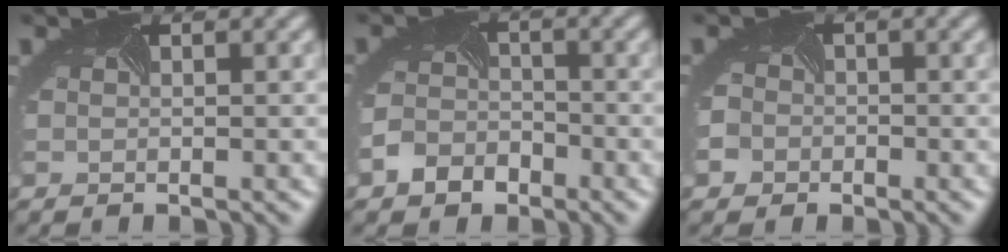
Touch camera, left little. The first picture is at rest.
{"total": 3.3, "force": [-2.4, 2.1, 0.9], "torque": [-0.025, -0.009, -0.052]}
{"total": 2.9, "force": [-1.5, 2.4, 0.6], "torque": [-0.004, -0.005, -0.028]}